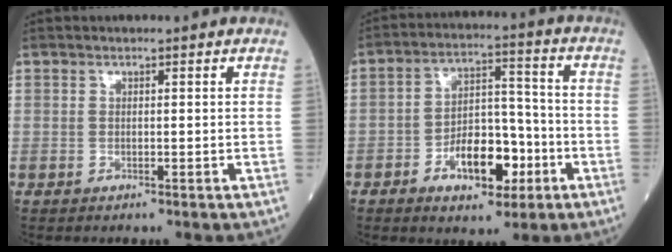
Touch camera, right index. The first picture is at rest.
{"total": 10.2, "force": [-4.2, 4.9, 8.0], "torque": [-0.138, 0.019, -0.066]}